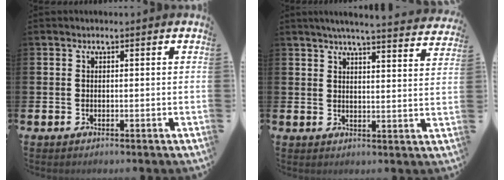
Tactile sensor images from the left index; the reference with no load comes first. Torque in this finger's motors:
{"motor_torque": [0.34, -1.64, 0.43, 0.06]}